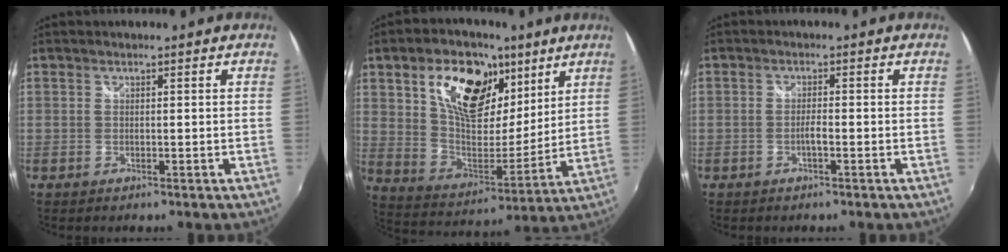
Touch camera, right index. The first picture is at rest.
{"total": 20.2, "force": [10.0, 11.0, 13.6], "torque": [-0.231, 0.011, 0.176]}
{"total": 1.6, "force": [-0.9, 0.1, 1.4], "torque": [-0.029, 0.002, -0.019]}